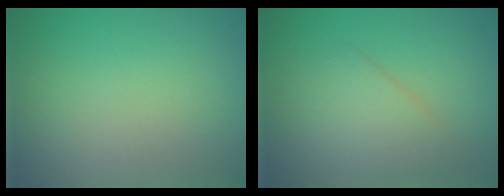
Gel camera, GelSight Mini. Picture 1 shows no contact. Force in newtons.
{"total": 2.4, "press": 2.4, "slide": 0.1}